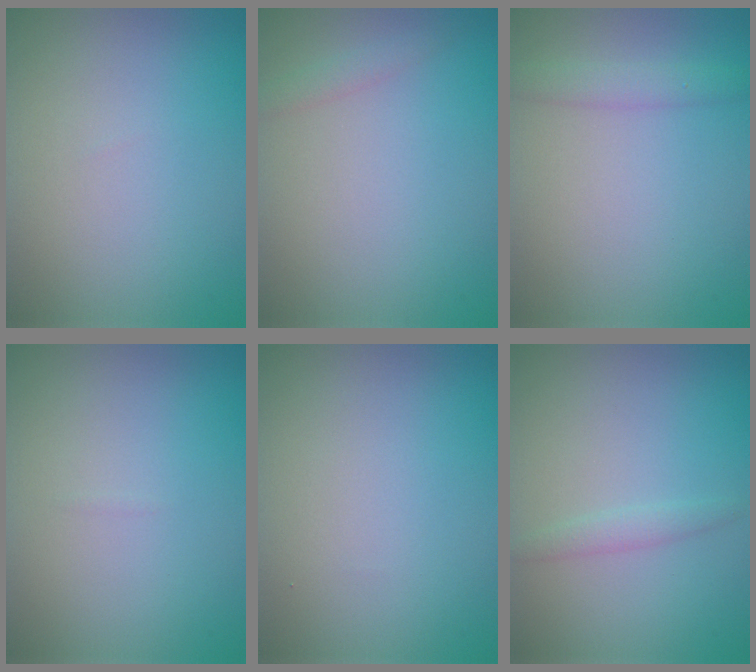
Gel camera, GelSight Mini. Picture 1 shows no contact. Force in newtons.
{"total": 1.0, "press": 1.0, "slide": 0.0}
{"total": 1.7, "press": 1.7, "slide": 0.2}
{"total": 0.0}
{"total": 0.0}
{"total": 1.2, "press": 1.2, "slide": 0.0}